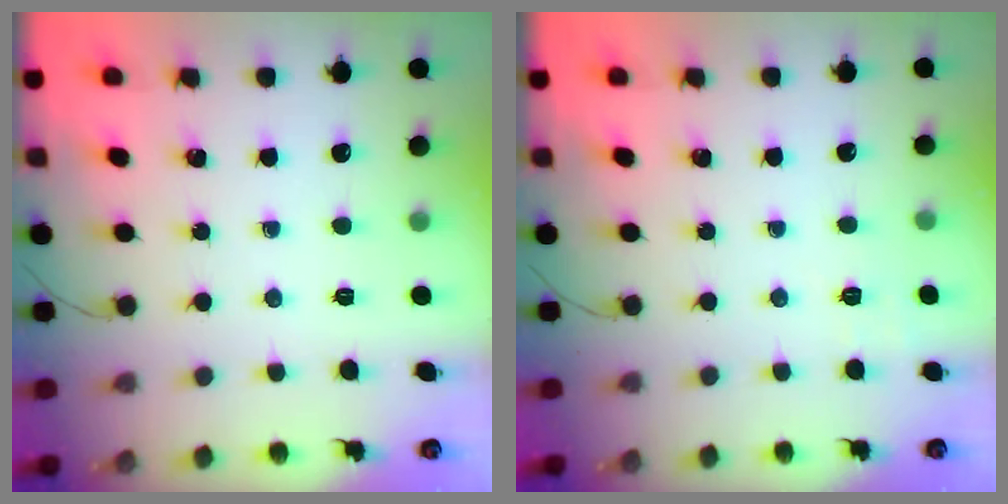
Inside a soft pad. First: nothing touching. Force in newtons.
{"total": 1.6, "press": 0.1, "slide": 1.6}